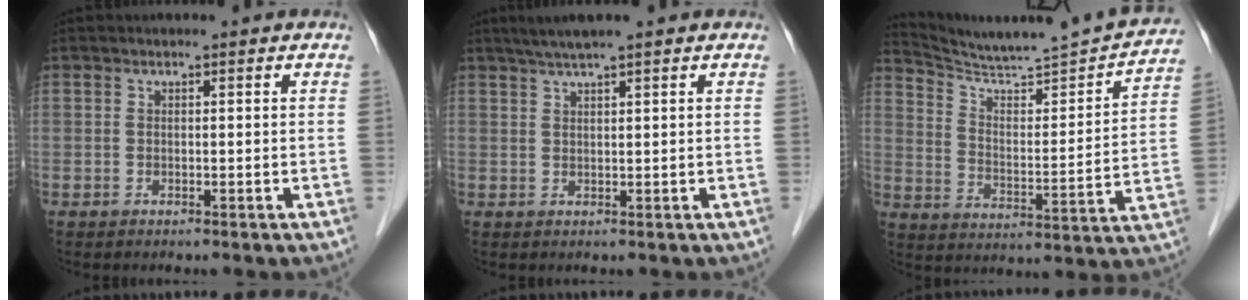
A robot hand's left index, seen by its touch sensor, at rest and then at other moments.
{"total": 3.8, "force": [2.9, -0.5, 2.4], "torque": [-0.045, 0.017, 0.054]}
{"total": 19.8, "force": [18.8, 0.4, 6.4], "torque": [-0.106, -0.046, 0.268]}